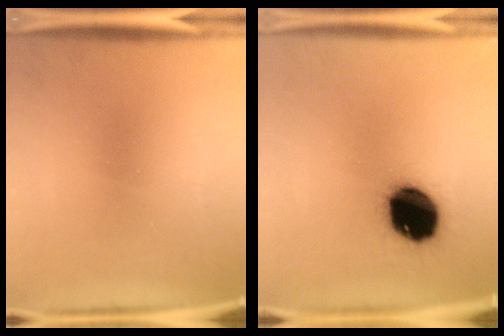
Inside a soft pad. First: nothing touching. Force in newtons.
{"total": 18.3}